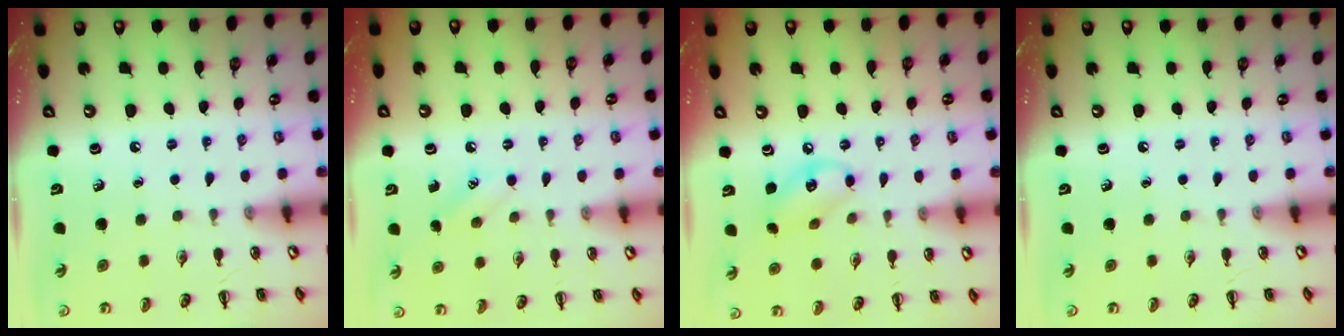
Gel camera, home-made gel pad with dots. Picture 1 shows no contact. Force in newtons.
{"total": 6.6, "press": 6.4, "slide": 1.4}
{"total": 8.7, "press": 8.6, "slide": 1.3}
{"total": 0.0}